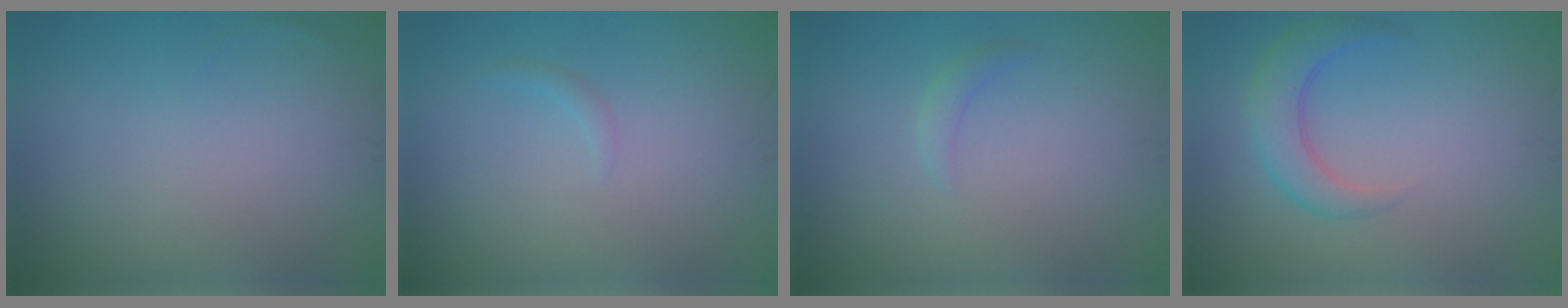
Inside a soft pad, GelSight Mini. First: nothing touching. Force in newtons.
{"total": 0.6, "press": 0.6, "slide": 0.1}
{"total": 0.9, "press": 0.9, "slide": 0.1}
{"total": 3.1, "press": 3.1, "slide": 0.1}